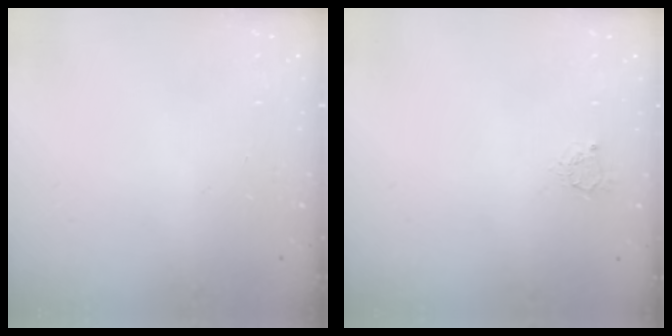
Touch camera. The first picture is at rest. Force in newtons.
{"total": 3.0, "press": 3.0, "slide": 0.4}